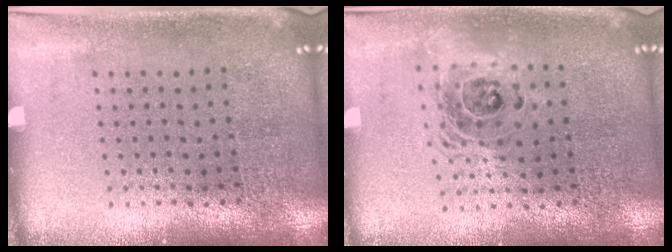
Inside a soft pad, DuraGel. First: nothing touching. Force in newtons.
{"total": 1.5, "press": 1.3, "slide": 0.9}